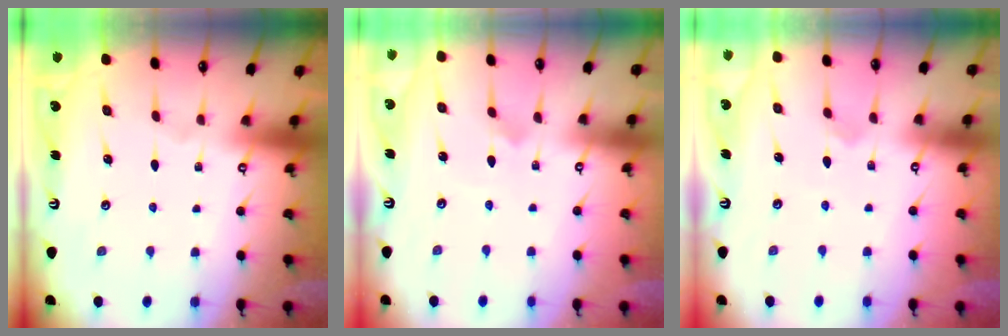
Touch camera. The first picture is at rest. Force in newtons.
{"total": 1.7, "press": 1.7, "slide": 0.1}
{"total": 2.8, "press": 2.8, "slide": 0.4}